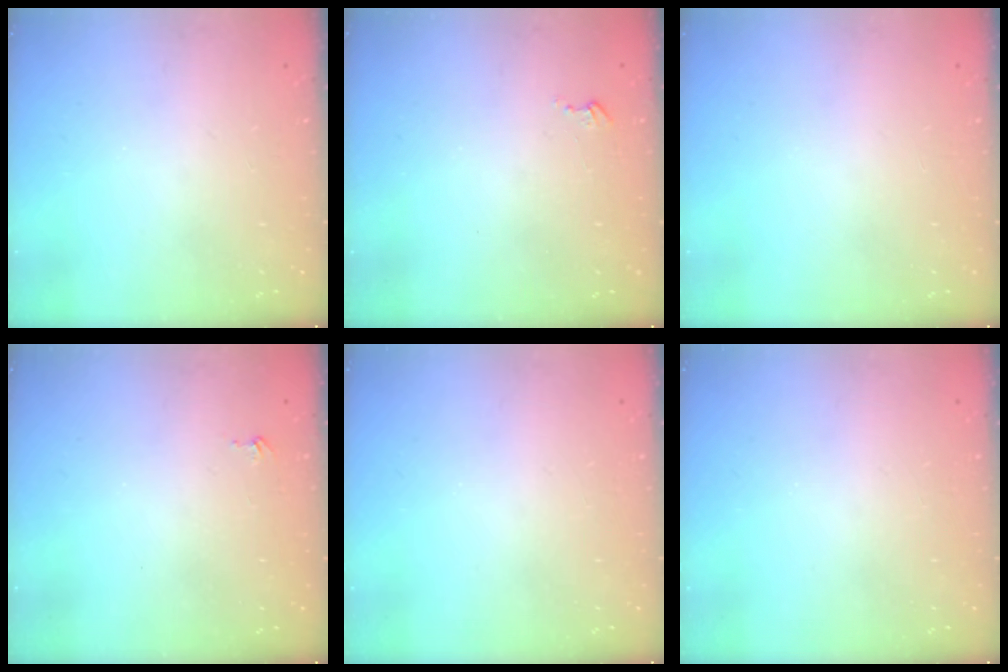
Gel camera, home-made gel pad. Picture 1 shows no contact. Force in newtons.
{"total": 2.5, "press": 2.5, "slide": 0.3}
{"total": 0.0}
{"total": 3.1, "press": 3.1, "slide": 0.4}
{"total": 0.0}
{"total": 0.0}